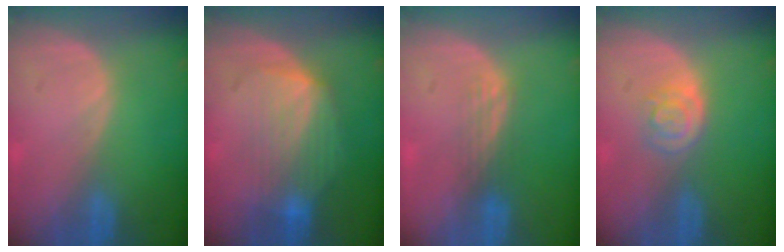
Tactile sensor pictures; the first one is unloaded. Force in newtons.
{"total": 7.5, "press": 7.3, "slide": 1.7}
{"total": 2.9, "press": 2.5, "slide": 1.5}
{"total": 3.2, "press": 3.2, "slide": 0.2}